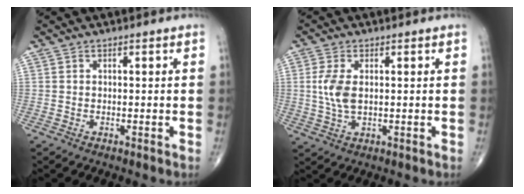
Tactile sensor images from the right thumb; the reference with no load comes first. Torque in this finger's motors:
{"motor_torque": [0.07, 0.08, 0.65, 0.31, 0.07]}